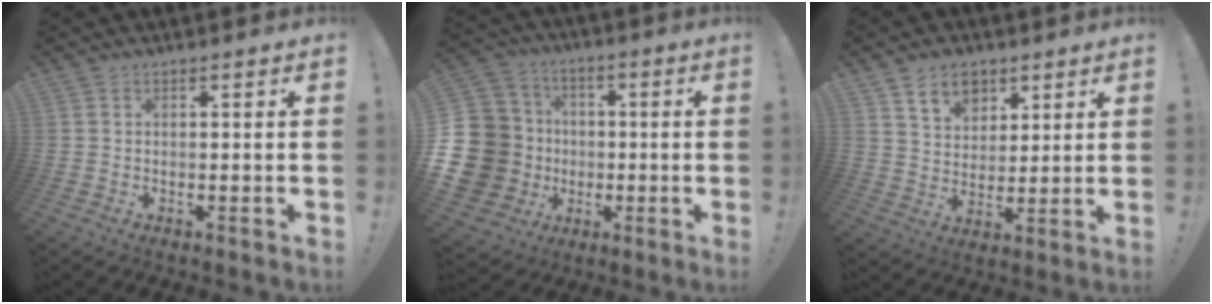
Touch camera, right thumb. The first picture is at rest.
{"total": 20.0, "force": [-3.1, 17.6, 9.0], "torque": [-0.189, 0.026, -0.010]}
{"total": 9.7, "force": [5.8, 6.9, 3.6], "torque": [-0.042, -0.030, 0.110]}